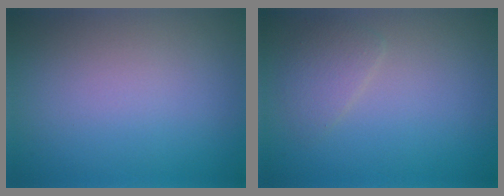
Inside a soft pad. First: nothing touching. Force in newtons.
{"total": 1.7, "press": 1.7, "slide": 0.1}